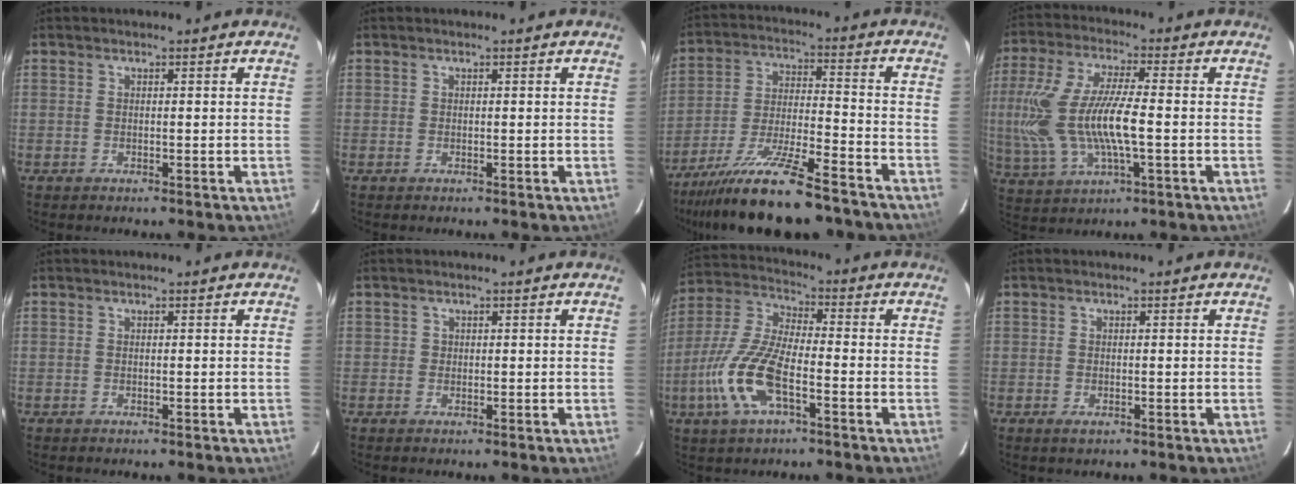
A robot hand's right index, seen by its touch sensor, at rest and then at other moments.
{"total": 0.0}
{"total": 18.9, "force": [-15.4, 3.2, 10.5], "torque": [-0.211, -0.035, -0.253]}
{"total": 18.3, "force": [-1.5, 6.7, 17.0], "torque": [-0.352, -0.009, -0.022]}
{"total": 0.0}
{"total": 0.6, "force": [0.0, 0.6, 0.0], "torque": [0.003, 0.002, -0.001]}
{"total": 14.1, "force": [-5.2, 5.1, 12.1], "torque": [-0.270, -0.005, -0.105]}
{"total": 0.9, "force": [-0.3, 0.5, 0.7], "torque": [-0.014, -0.002, -0.005]}